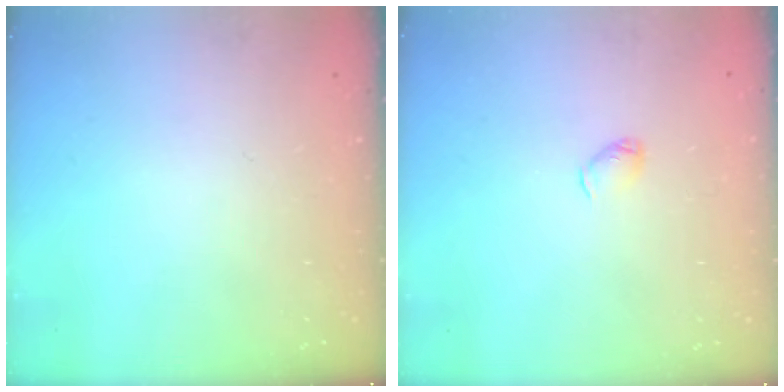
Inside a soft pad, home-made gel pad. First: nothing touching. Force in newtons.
{"total": 2.5, "press": 2.5, "slide": 0.4}